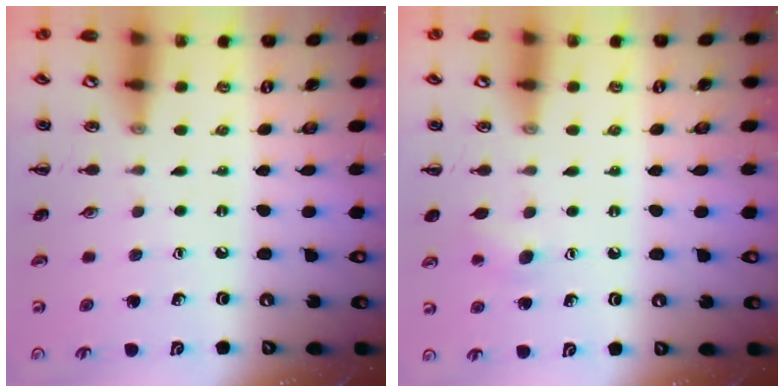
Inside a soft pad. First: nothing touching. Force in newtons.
{"total": 6.0, "press": 5.8, "slide": 1.6}